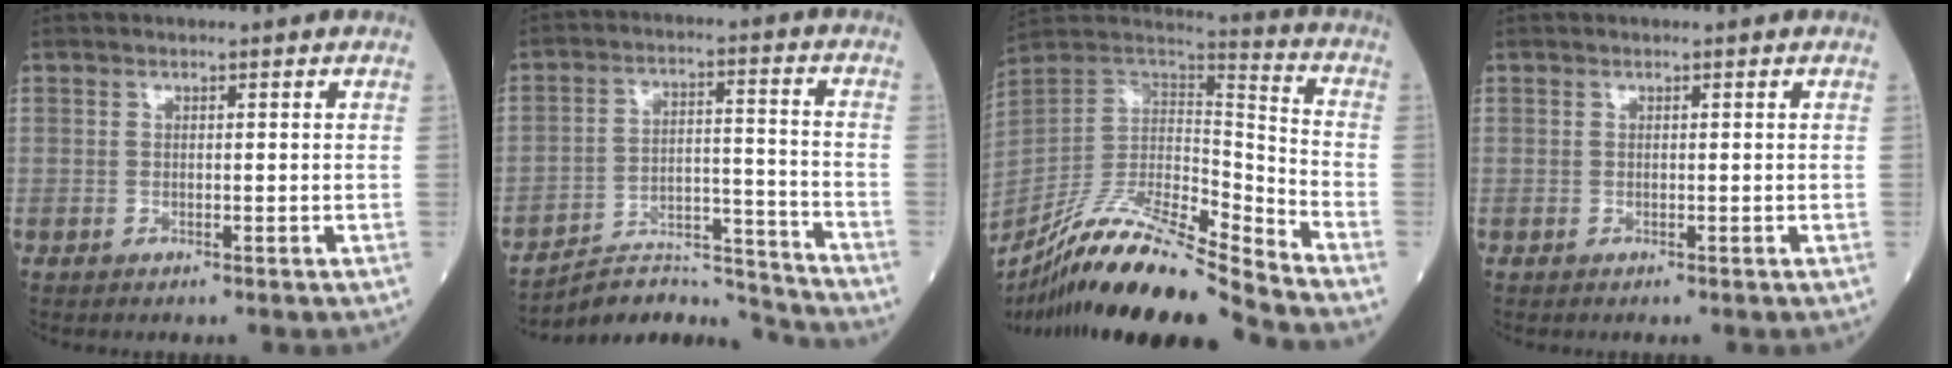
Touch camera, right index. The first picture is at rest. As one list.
[{"total": 6.3, "force": [-6.2, -0.1, -1.4], "torque": [0.023, 0.015, -0.099]}, {"total": 20.5, "force": [-17.4, 0.6, 10.9], "torque": [-0.226, 0.000, -0.324]}, {"total": 0.0}]